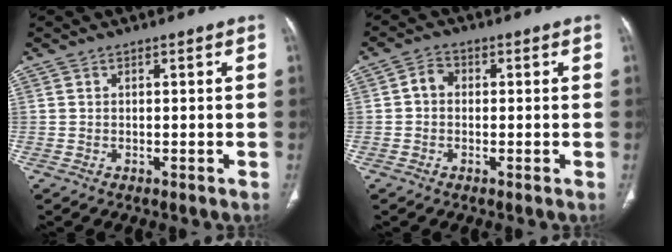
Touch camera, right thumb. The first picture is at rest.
{"total": 2.9, "force": [-0.1, 2.3, 1.7], "torque": [-0.022, 0.012, -0.010]}